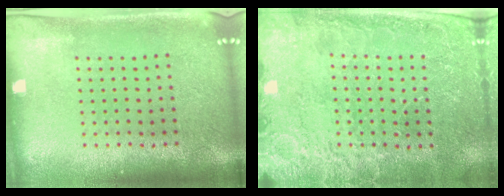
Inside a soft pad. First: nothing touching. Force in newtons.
{"total": 2.8, "press": 2.7, "slide": 0.4}